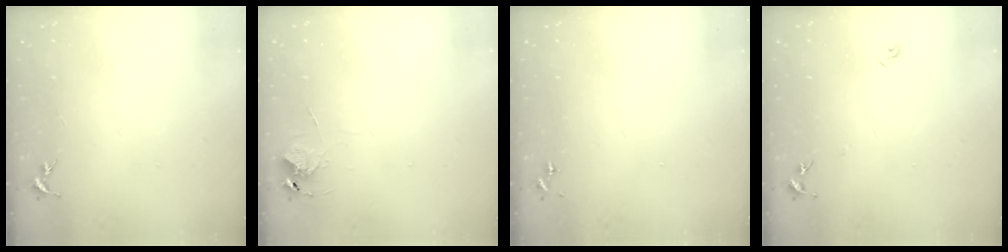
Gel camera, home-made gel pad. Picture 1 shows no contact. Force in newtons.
{"total": 5.7, "press": 5.7, "slide": 0.3}
{"total": 0.0}
{"total": 5.0, "press": 5.0, "slide": 0.7}